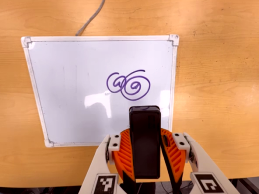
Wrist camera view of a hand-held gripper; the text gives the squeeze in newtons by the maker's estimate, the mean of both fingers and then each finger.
{"total": 8.2, "left": 6.7, "right": 9.7}